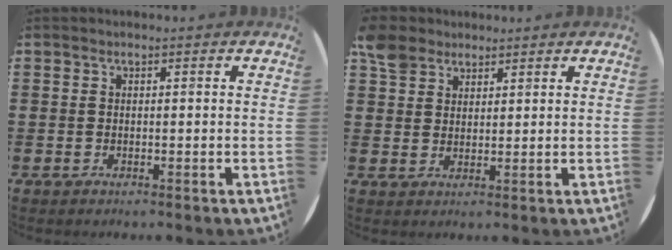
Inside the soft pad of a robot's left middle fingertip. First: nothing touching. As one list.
[{"total": 4.5, "force": [3.6, 2.6, 0.9], "torque": [-0.024, -0.001, 0.070]}]